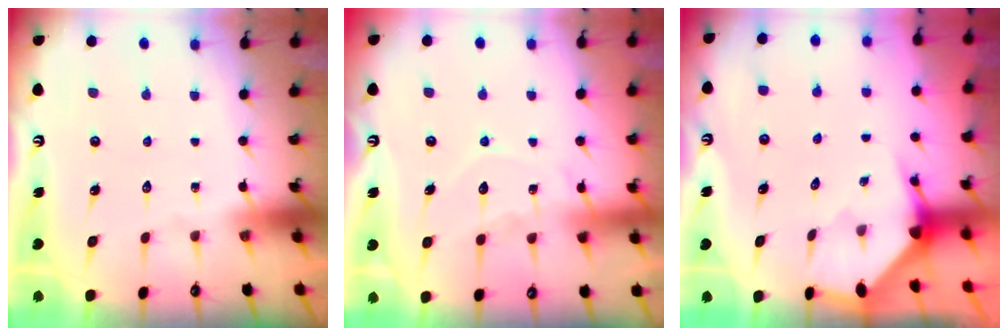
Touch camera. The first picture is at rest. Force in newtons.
{"total": 10.3, "press": 10.3, "slide": 0.9}
{"total": 2.8, "press": 2.8, "slide": 0.3}